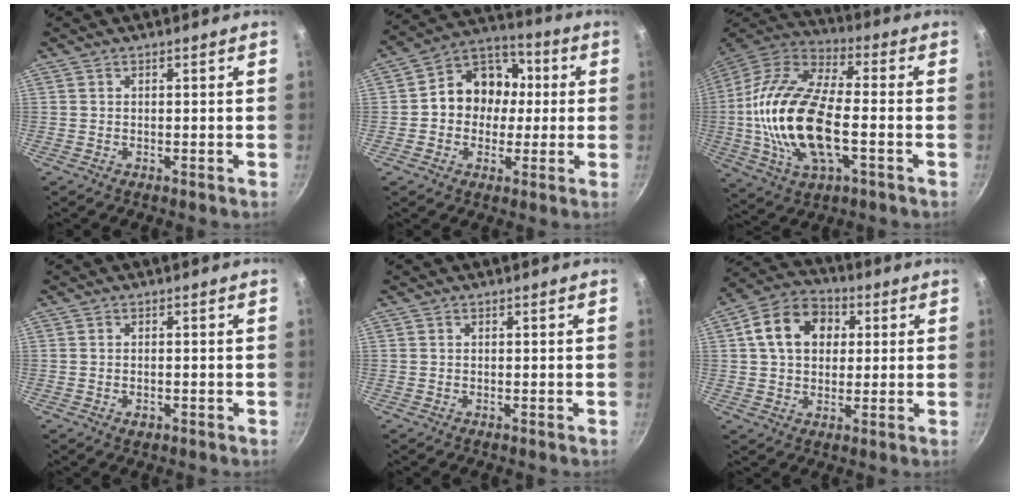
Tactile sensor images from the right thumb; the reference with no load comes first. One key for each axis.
{"total": 12.8, "fx": 0.3, "fy": 10.9, "fz": 6.7, "tx": -0.055, "ty": 0.031, "tz": -0.017}
{"total": 22.7, "fx": -3.1, "fy": 10.7, "fz": 19.7, "tx": -0.385, "ty": 0.028, "tz": -0.068}
{"total": 1.5, "fx": -0.6, "fy": 0.9, "fz": 1.0, "tx": -0.016, "ty": 0.001, "tz": -0.010}
{"total": 0.0}
{"total": 12.6, "fx": 3.0, "fy": 9.5, "fz": 7.6, "tx": -0.104, "ty": 0.018, "tz": 0.036}